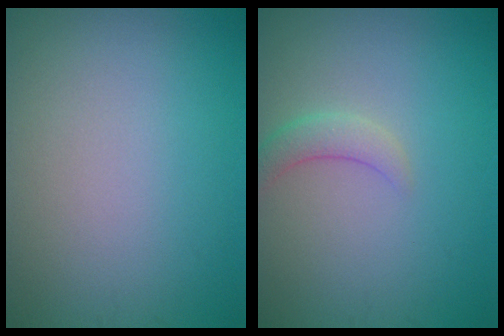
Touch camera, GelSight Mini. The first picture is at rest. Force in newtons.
{"total": 1.8, "press": 1.8, "slide": 0.1}